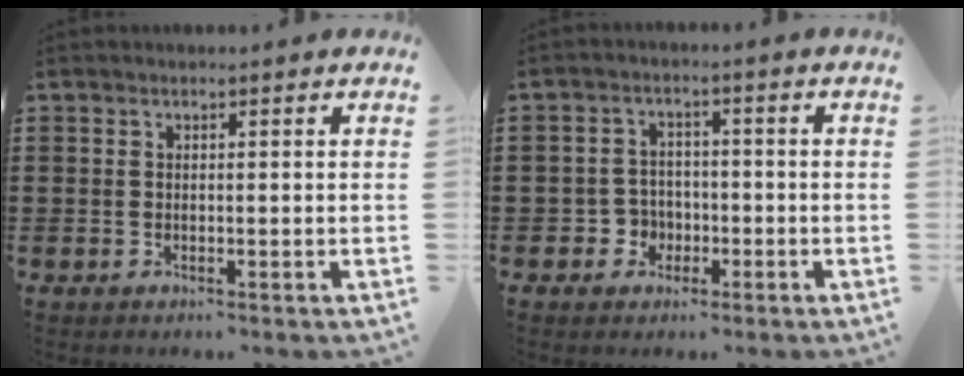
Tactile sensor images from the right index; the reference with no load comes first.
{"total": 3.6, "force": [-1.5, 3.1, 1.1], "torque": [-0.031, 0.002, -0.029]}